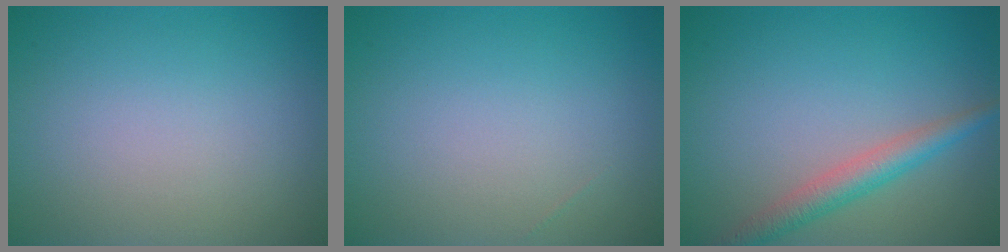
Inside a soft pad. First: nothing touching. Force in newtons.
{"total": 0.0}
{"total": 3.0, "press": 3.0, "slide": 0.1}